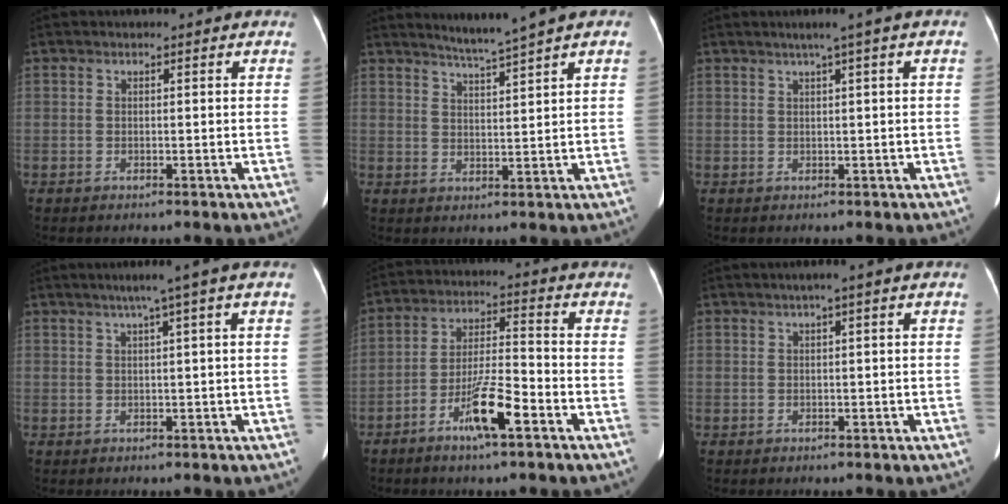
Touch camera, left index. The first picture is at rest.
{"total": 4.7, "force": [3.8, -1.4, 2.3], "torque": [-0.042, -0.005, 0.070]}
{"total": 2.9, "force": [1.3, -0.7, 2.5], "torque": [-0.044, 0.007, 0.024]}
{"total": 5.0, "force": [2.1, -0.6, 4.5], "torque": [-0.067, 0.022, 0.032]}
{"total": 9.0, "force": [-5.1, 1.2, 7.3], "torque": [-0.146, -0.005, -0.091]}
{"total": 2.0, "force": [0.4, 0.0, 1.9], "torque": [-0.028, 0.011, 0.006]}